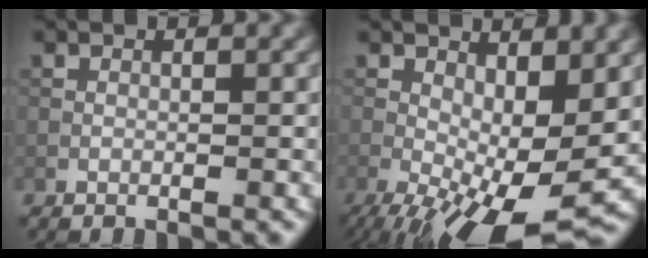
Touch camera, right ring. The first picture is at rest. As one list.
[{"total": 10.6, "force": [-2.1, 4.2, 9.5], "torque": [-0.156, 0.001, -0.031]}]